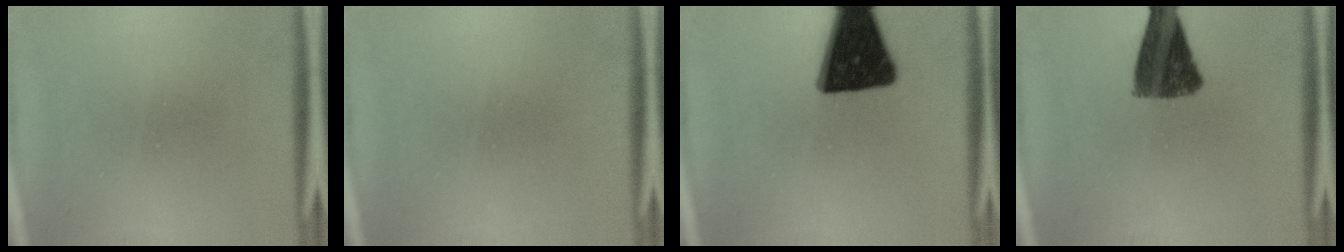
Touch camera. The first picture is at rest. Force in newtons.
{"total": 1.6}
{"total": 18.5}
{"total": 11.0}